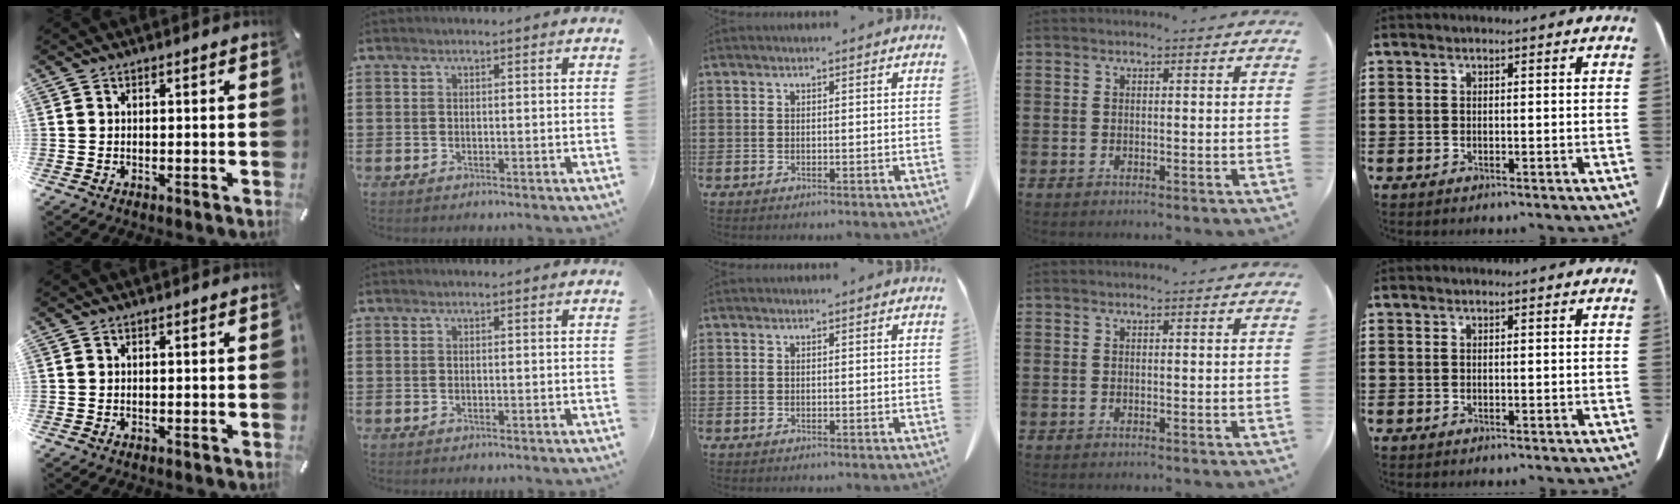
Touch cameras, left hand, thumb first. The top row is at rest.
{}